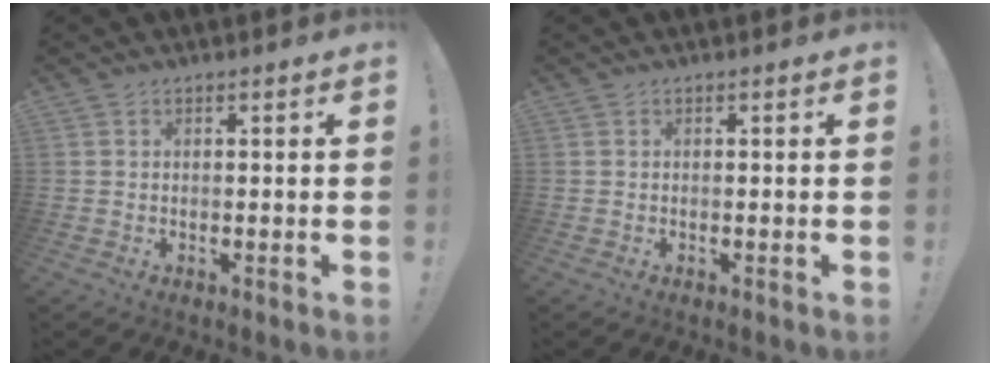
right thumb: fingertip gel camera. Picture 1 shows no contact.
{"total": 0.0}